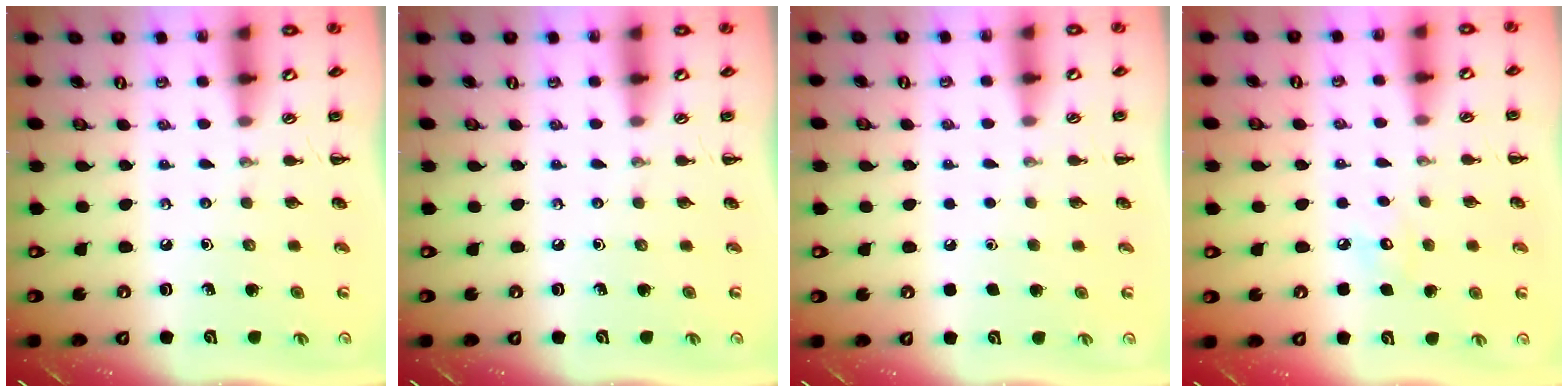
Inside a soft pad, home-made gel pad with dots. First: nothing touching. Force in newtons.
{"total": 0.0}
{"total": 1.7, "press": 1.7, "slide": 0.1}
{"total": 4.5, "press": 4.4, "slide": 1.1}